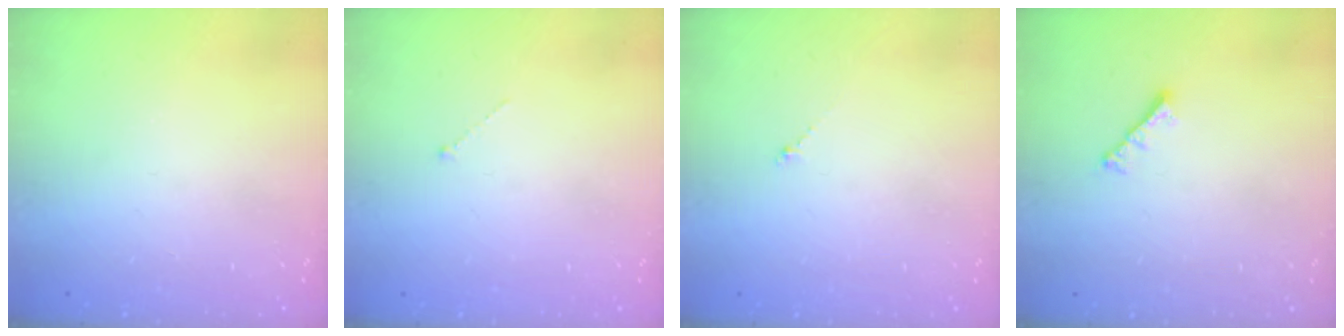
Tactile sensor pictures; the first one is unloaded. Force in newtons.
{"total": 0.0}
{"total": 0.7, "press": 0.6, "slide": 0.4}
{"total": 2.8, "press": 2.7, "slide": 0.6}